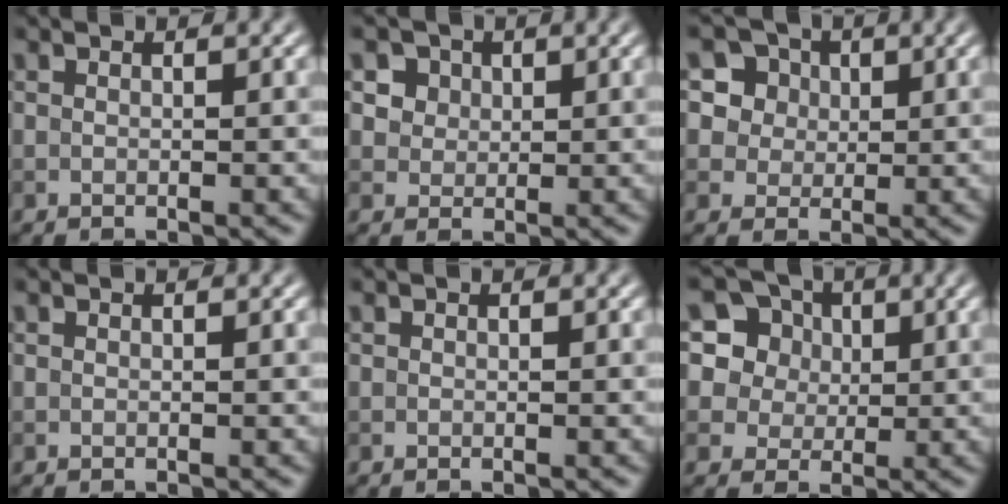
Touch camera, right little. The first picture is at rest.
{"total": 5.4, "force": [2.8, 4.1, 2.2], "torque": [-0.043, 0.008, 0.041]}
{"total": 7.2, "force": [3.5, 5.8, 2.5], "torque": [-0.051, 0.016, 0.048]}
{"total": 0.0}
{"total": 0.0}
{"total": 11.1, "force": [5.5, 8.7, 4.2], "torque": [-0.118, 0.031, 0.088]}